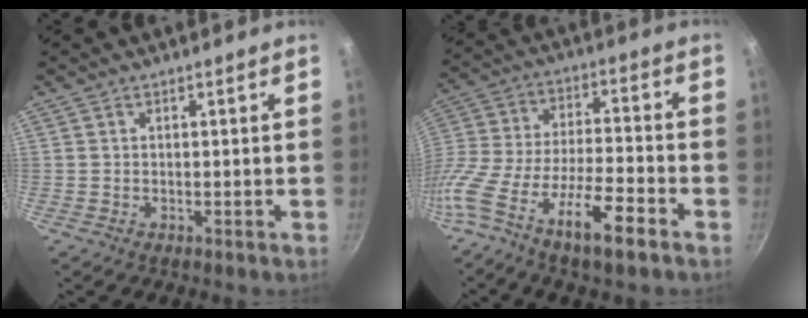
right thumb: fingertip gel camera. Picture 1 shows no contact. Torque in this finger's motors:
{"motor_torque": [0.16, 0.42, 1.53, -1.24, 0.31]}